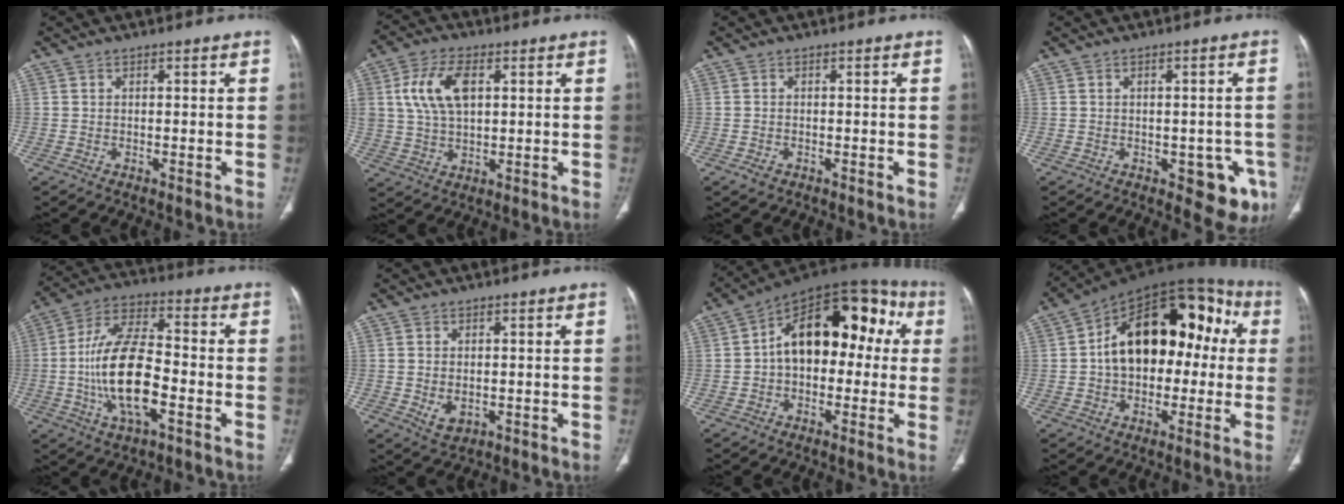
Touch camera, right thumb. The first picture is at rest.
{"total": 10.7, "force": [2.9, 6.3, 8.2], "torque": [-0.157, 0.003, 0.056]}
{"total": 1.4, "force": [-0.8, 0.9, 0.7], "torque": [-0.016, 0.001, -0.011]}
{"total": 7.6, "force": [-3.0, 3.8, 5.9], "torque": [-0.038, 0.002, -0.030]}
{"total": 16.7, "force": [-3.8, 7.1, 14.6], "torque": [-0.281, 0.026, -0.071]}
{"total": 3.6, "force": [-0.5, 2.4, 2.6], "torque": [-0.043, -0.007, 0.003]}
{"total": 19.2, "force": [2.2, 11.6, 15.1], "torque": [-0.180, 0.057, 0.019]}
{"total": 21.6, "force": [1.5, 13.6, 16.7], "torque": [-0.213, 0.052, 0.014]}